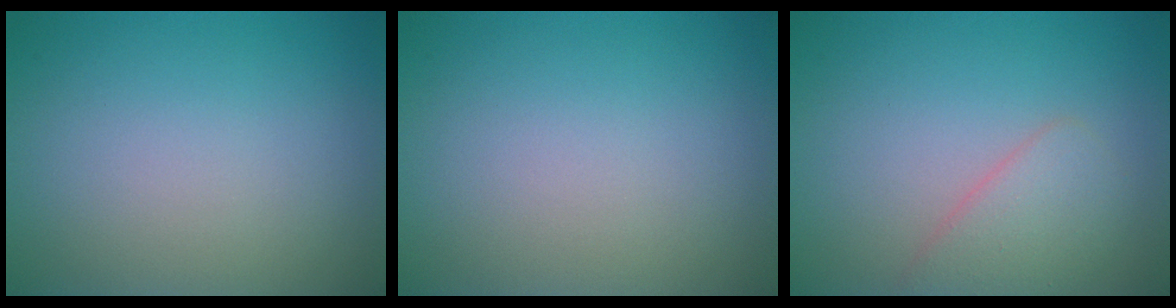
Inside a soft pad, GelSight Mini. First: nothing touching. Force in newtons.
{"total": 0.0}
{"total": 2.6, "press": 2.6, "slide": 0.1}